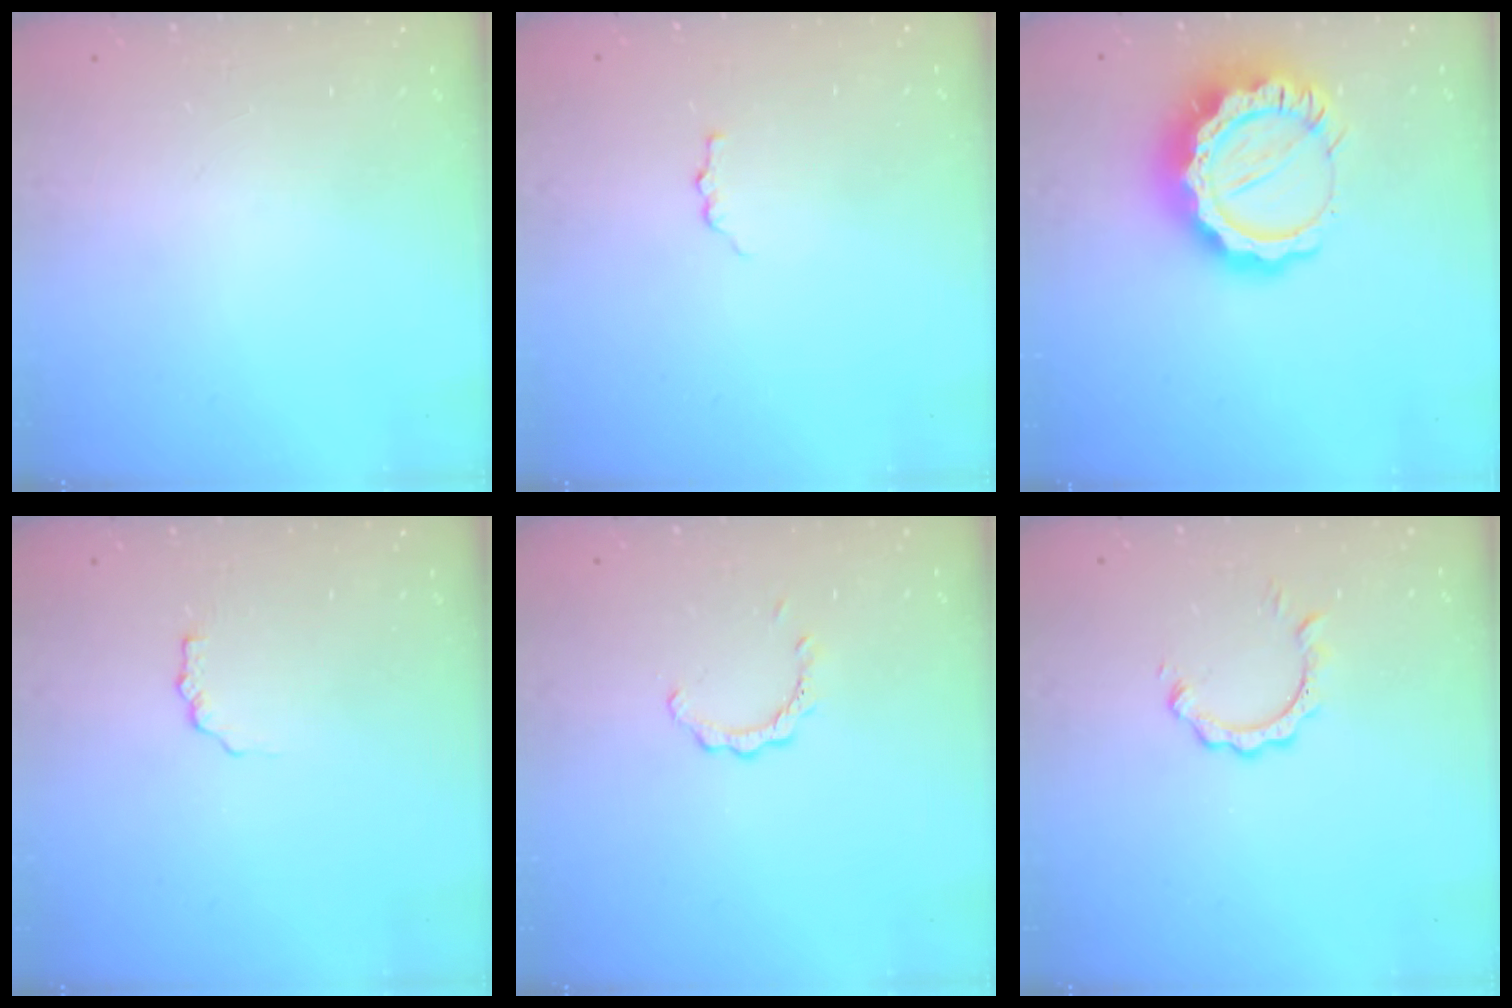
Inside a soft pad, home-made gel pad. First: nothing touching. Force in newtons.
{"total": 2.9, "press": 2.9, "slide": 0.3}
{"total": 16.8, "press": 16.7, "slide": 1.6}
{"total": 3.1, "press": 3.1, "slide": 0.5}
{"total": 2.2, "press": 2.2, "slide": 0.2}
{"total": 3.4, "press": 3.4, "slide": 0.1}